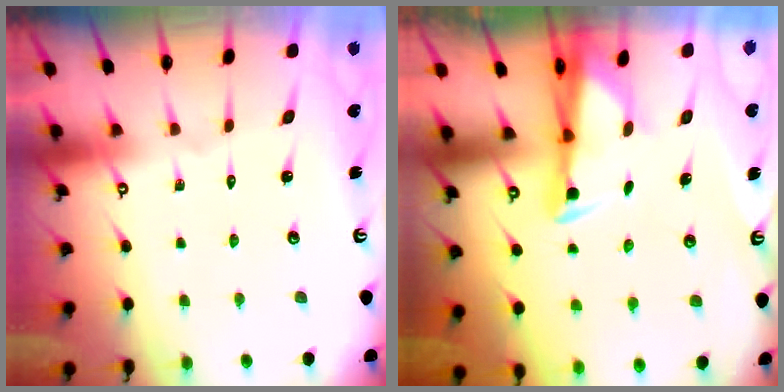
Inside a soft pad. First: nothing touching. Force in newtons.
{"total": 2.9, "press": 2.8, "slide": 0.9}